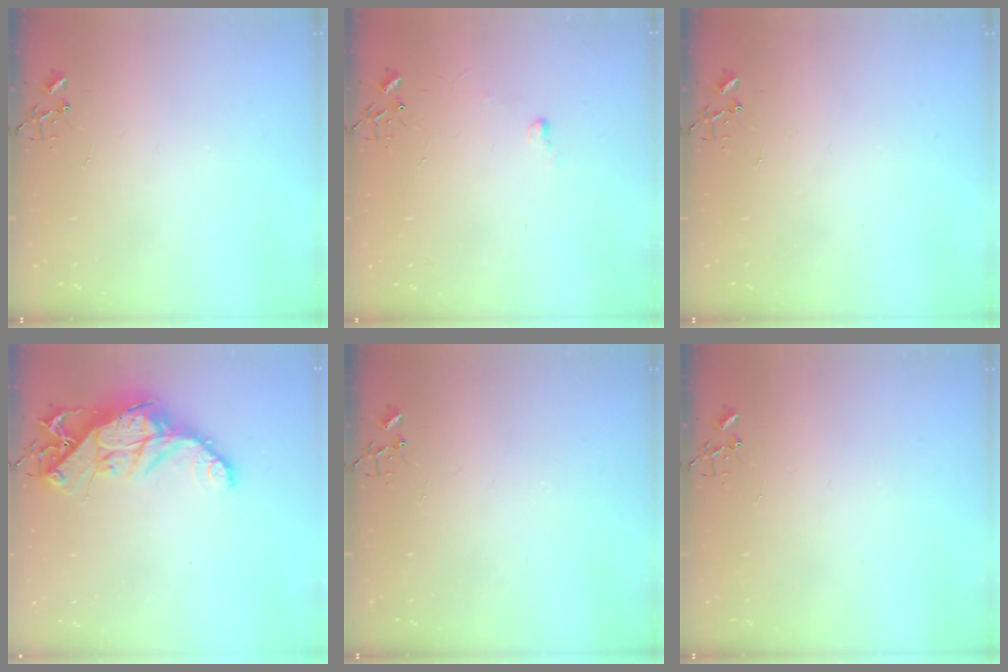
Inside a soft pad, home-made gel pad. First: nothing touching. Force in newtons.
{"total": 4.0, "press": 4.0, "slide": 0.6}
{"total": 0.0}
{"total": 16.1, "press": 16.1, "slide": 1.6}
{"total": 0.0}
{"total": 0.0}